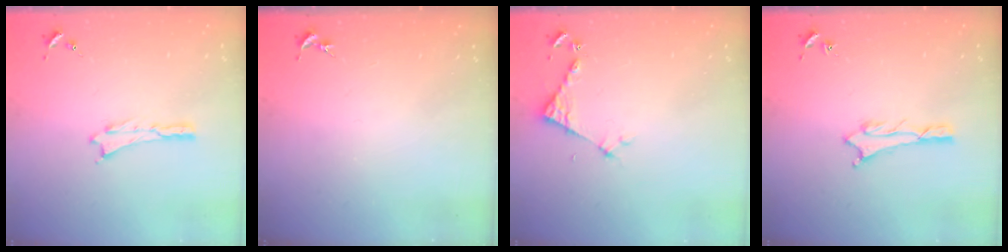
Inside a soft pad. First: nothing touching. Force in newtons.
{"total": 0.0}
{"total": 3.9, "press": 3.9, "slide": 0.3}
{"total": 0.7, "press": 0.7, "slide": 0.2}